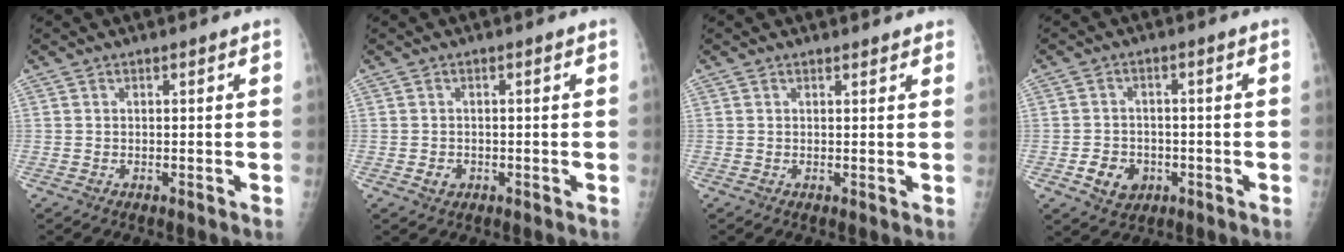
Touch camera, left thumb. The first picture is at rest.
{"total": 1.8, "force": [-0.6, 1.5, 0.8], "torque": [-0.006, 0.003, -0.006]}
{"total": 1.7, "force": [1.5, 0.6, 0.4], "torque": [0.004, -0.004, 0.013]}
{"total": 5.7, "force": [-2.0, 4.7, 2.6], "torque": [-0.024, 0.009, -0.026]}